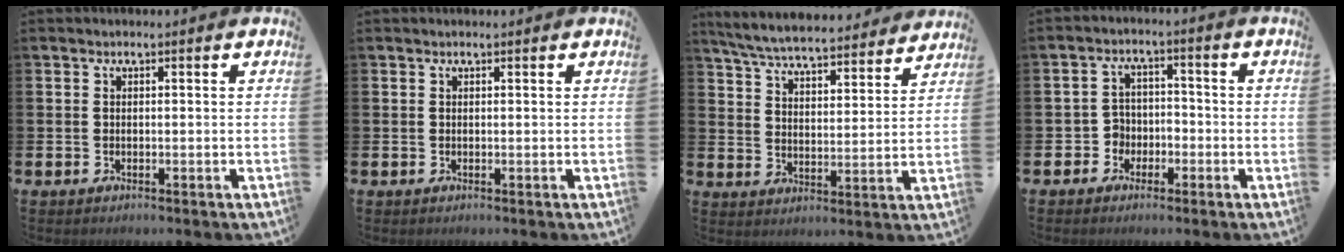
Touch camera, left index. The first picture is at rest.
{"total": 0.0}
{"total": 6.7, "force": [6.5, 0.7, 1.6], "torque": [-0.062, -0.044, 0.113]}
{"total": 3.4, "force": [-2.0, 2.7, 0.1], "torque": [-0.018, 0.005, -0.048]}